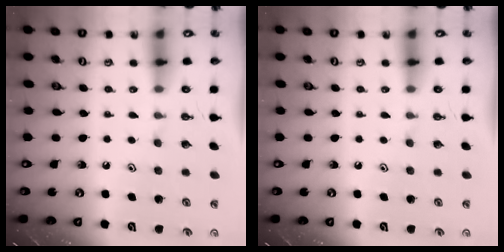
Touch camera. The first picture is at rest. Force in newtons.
{"total": 0.0}